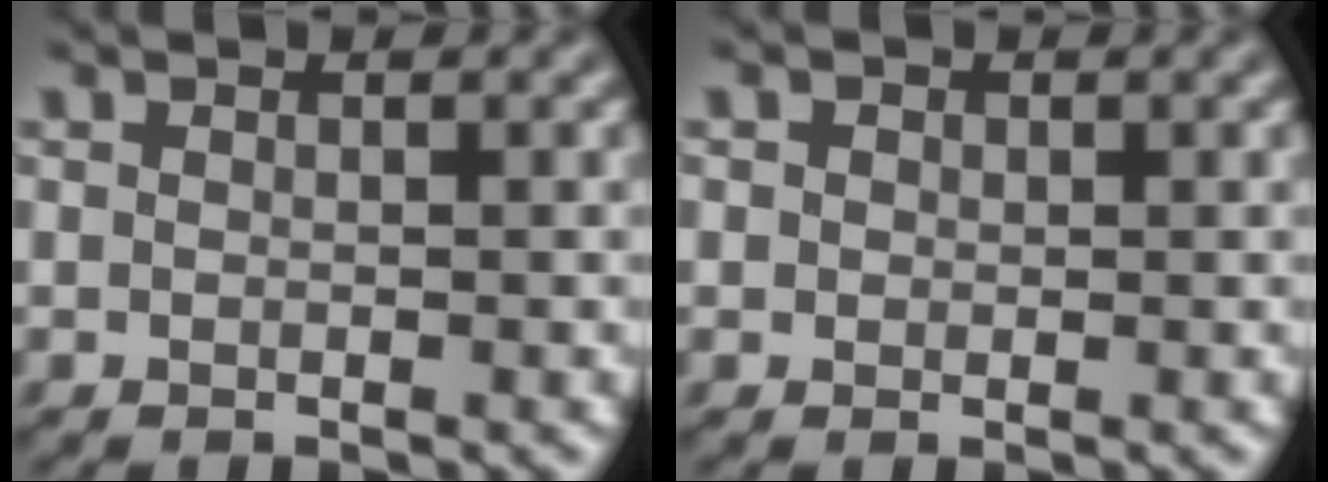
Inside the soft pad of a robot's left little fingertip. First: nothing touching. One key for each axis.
{"total": 1.2, "fx": 0.5, "fy": 1.0, "fz": 0.4, "tx": -0.010, "ty": 0.004, "tz": 0.006}